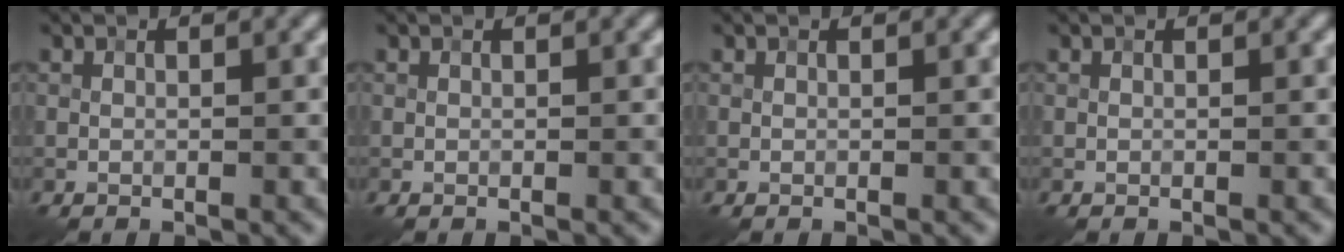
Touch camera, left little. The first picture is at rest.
{"total": 0.0}
{"total": 0.0}
{"total": 0.0}